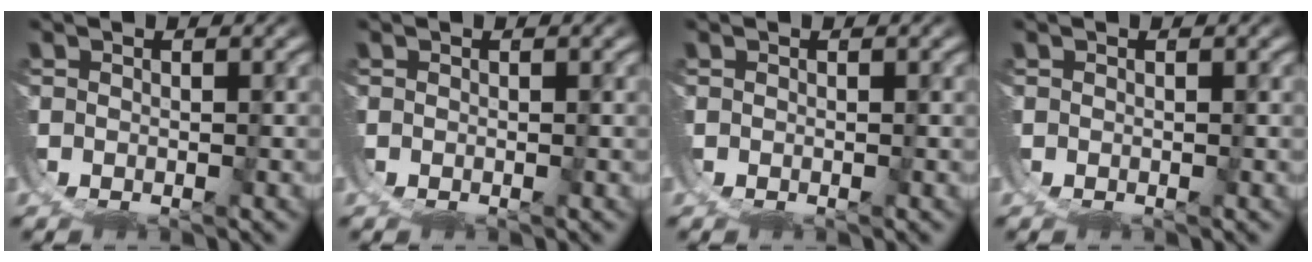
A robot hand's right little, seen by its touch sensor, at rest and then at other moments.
{"total": 0.0}
{"total": 0.0}
{"total": 0.0}